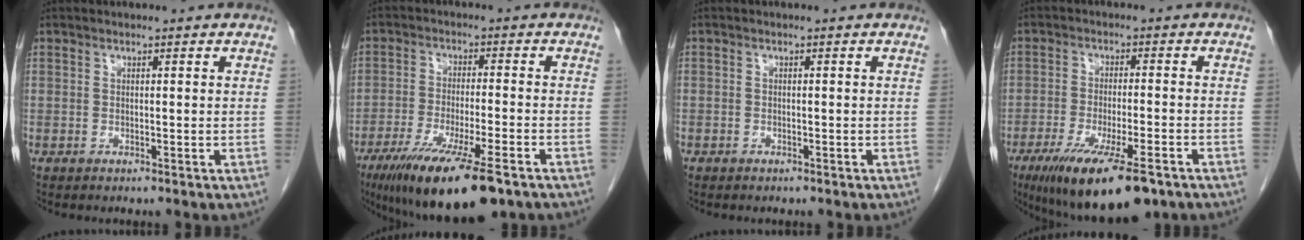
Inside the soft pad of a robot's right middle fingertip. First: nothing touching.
{"total": 15.5, "force": [-10.3, 2.0, 11.4], "torque": [-0.183, -0.042, -0.168]}
{"total": 0.6, "force": [-0.4, 0.4, 0.1], "torque": [-0.008, 0.003, -0.009]}
{"total": 14.7, "force": [-9.6, 2.8, 10.8], "torque": [-0.168, -0.035, -0.151]}